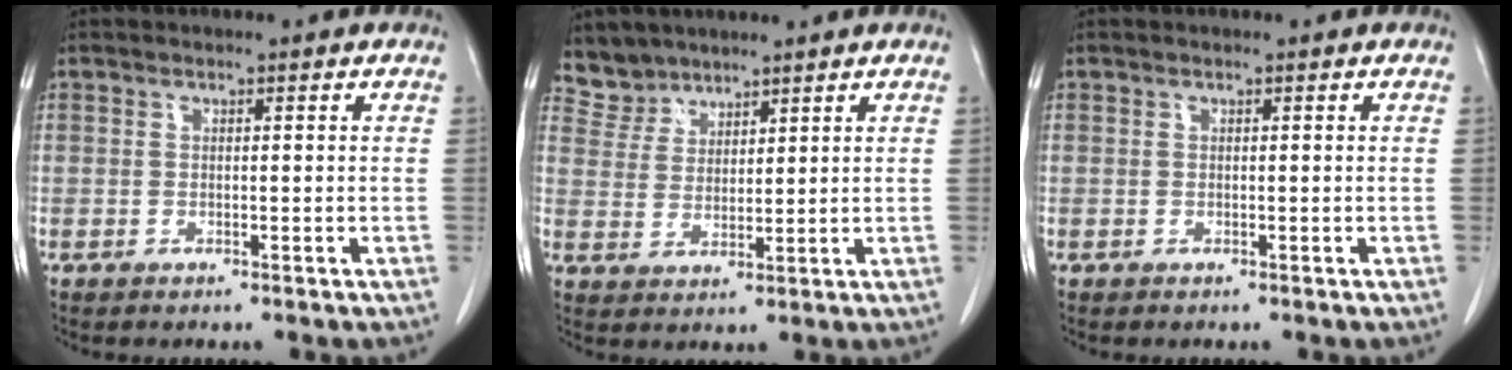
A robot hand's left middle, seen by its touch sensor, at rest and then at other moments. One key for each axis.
{"total": 4.2, "fx": 3.8, "fy": 1.7, "fz": -0.6, "tx": 0.016, "ty": 0.007, "tz": 0.079}
{"total": 0.0}